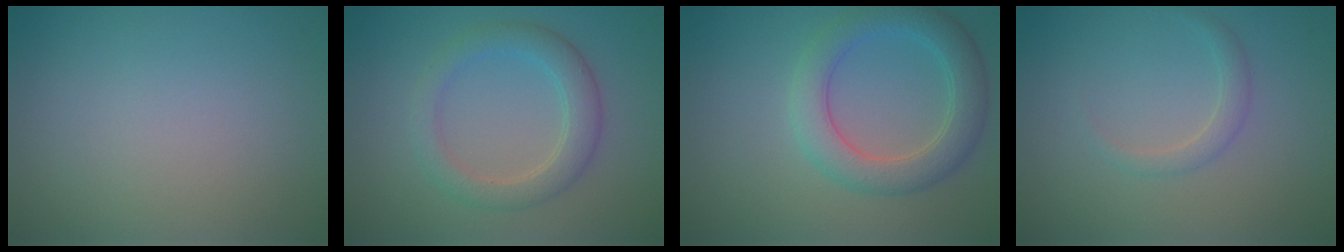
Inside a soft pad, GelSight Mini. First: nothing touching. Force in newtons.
{"total": 3.5, "press": 3.5, "slide": 0.4}
{"total": 4.6, "press": 4.6, "slide": 0.2}
{"total": 1.4, "press": 1.4, "slide": 0.1}